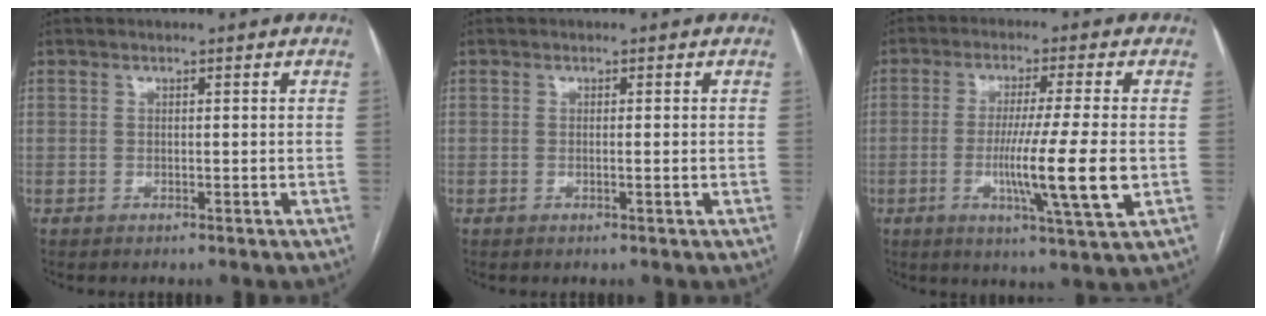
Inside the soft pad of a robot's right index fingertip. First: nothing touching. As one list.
[{"total": 0.9, "force": [-0.2, -0.2, 0.9], "torque": [-0.016, -0.001, -0.002]}, {"total": 11.5, "force": [-2.0, -0.9, 11.3], "torque": [-0.195, -0.028, -0.039]}]